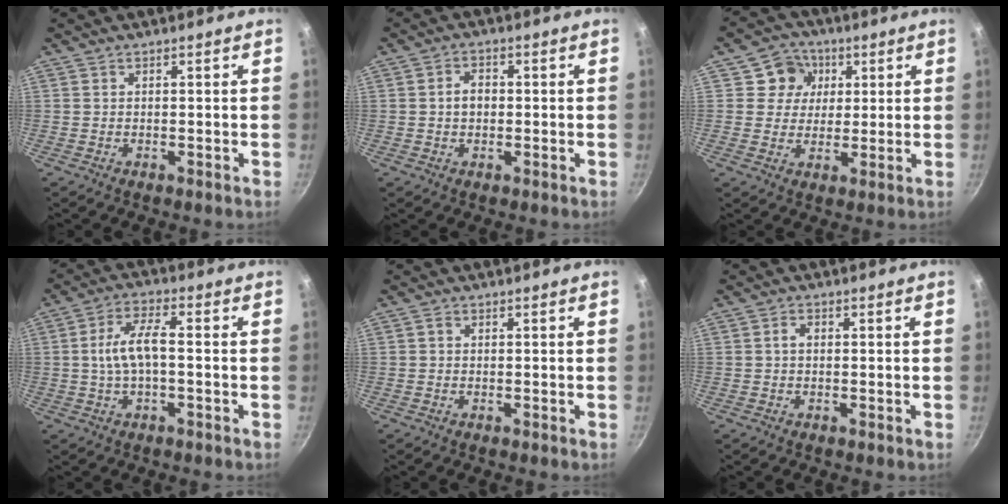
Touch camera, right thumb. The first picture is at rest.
{"total": 3.5, "force": [0.0, 2.6, 2.3], "torque": [-0.025, 0.013, -0.002]}
{"total": 7.5, "force": [2.4, 6.9, 1.8], "torque": [0.016, -0.001, 0.027]}
{"total": 7.7, "force": [-0.3, 3.1, 7.0], "torque": [-0.137, 0.027, -0.011]}
{"total": 0.7, "force": [0.1, 0.6, 0.3], "torque": [-0.005, 0.005, -0.001]}
{"total": 1.7, "force": [0.1, 1.2, 1.2], "torque": [-0.019, 0.007, -0.001]}